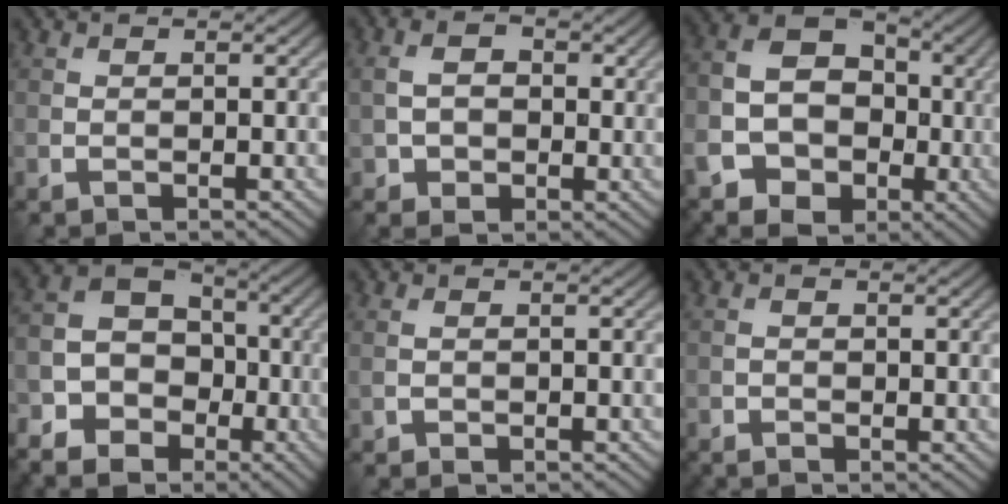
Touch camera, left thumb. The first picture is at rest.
{"total": 4.6, "force": [0.1, 3.4, 3.2], "torque": [-0.062, 0.002, 0.006]}
{"total": 10.2, "force": [-3.6, 7.9, 5.4], "torque": [-0.107, -0.019, -0.074]}
{"total": 12.2, "force": [-6.9, 8.9, 4.9], "torque": [-0.128, -0.032, -0.115]}
{"total": 1.3, "force": [-0.6, 0.7, 1.0], "torque": [-0.023, 0.000, -0.010]}
{"total": 1.1, "force": [-0.9, 0.7, 0.4], "torque": [-0.008, -0.001, -0.017]}